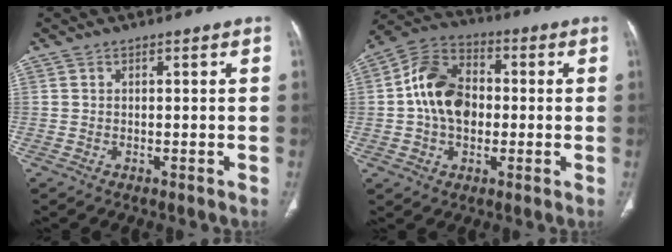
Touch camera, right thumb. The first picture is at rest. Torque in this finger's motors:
{"motor_torque": [1.95, 2.48, 1.53, -0.28, 0.15]}